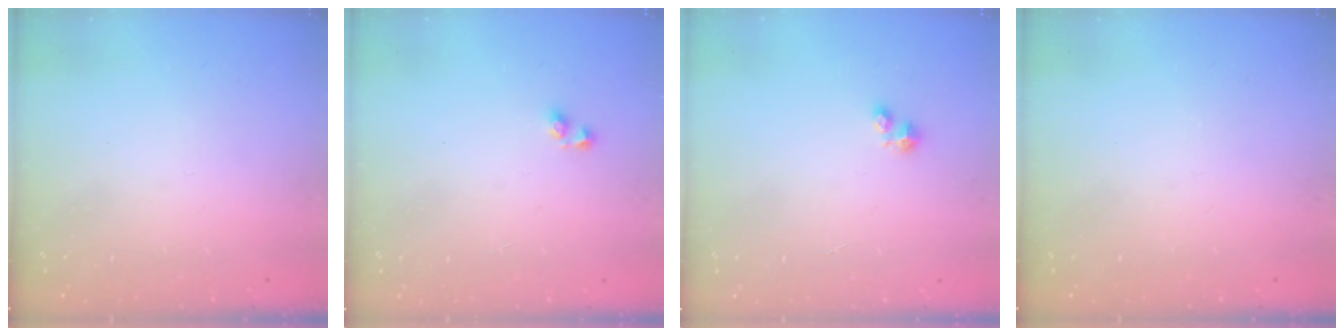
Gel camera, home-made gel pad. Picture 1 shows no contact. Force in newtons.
{"total": 3.1, "press": 3.1, "slide": 0.2}
{"total": 1.9, "press": 1.8, "slide": 0.2}
{"total": 0.0}